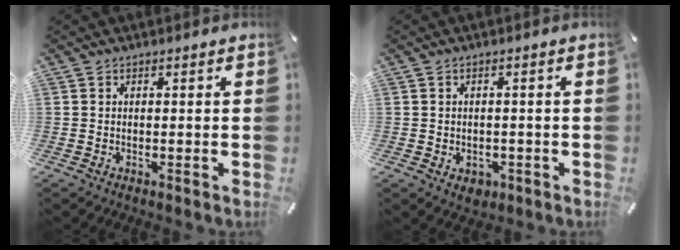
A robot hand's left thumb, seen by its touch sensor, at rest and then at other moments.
{"total": 2.8, "force": [-1.1, 2.2, 1.3], "torque": [-0.015, 0.001, -0.020]}